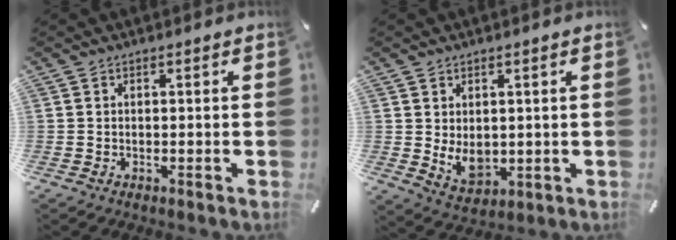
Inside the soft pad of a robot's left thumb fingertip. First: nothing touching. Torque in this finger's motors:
{"motor_torque": [1.26, 1.44, 0.34, -0.22, 0.25]}